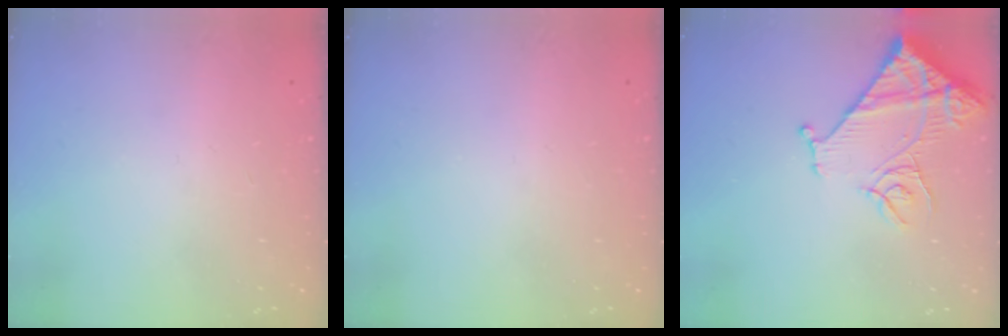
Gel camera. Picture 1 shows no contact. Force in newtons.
{"total": 0.0}
{"total": 13.0, "press": 13.0, "slide": 1.1}